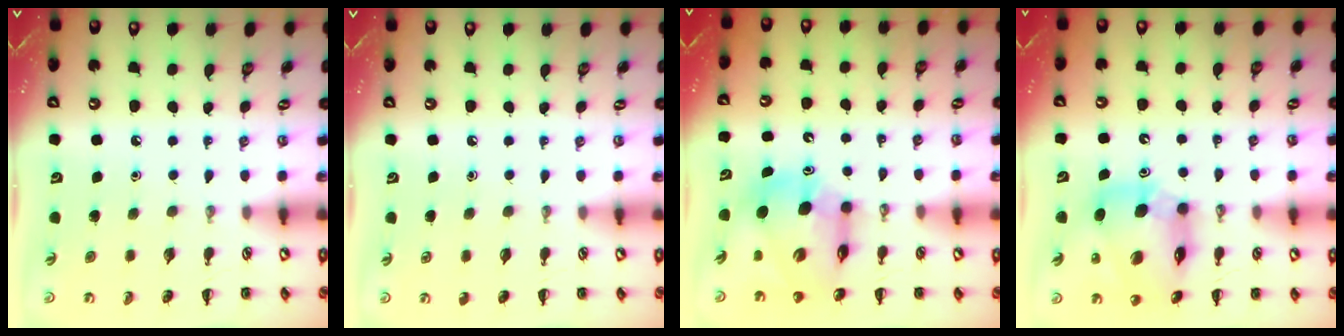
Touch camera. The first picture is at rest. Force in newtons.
{"total": 0.0}
{"total": 11.1, "press": 10.6, "slide": 3.5}
{"total": 11.7, "press": 11.1, "slide": 3.5}